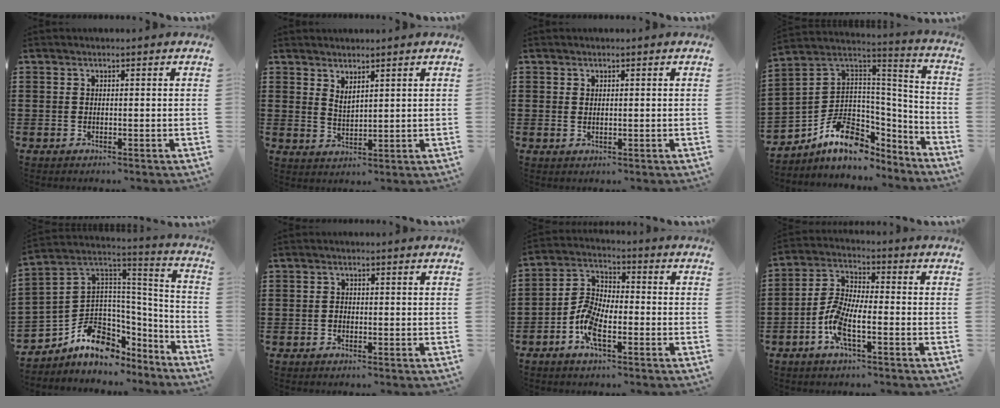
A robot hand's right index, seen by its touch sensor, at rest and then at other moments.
{"total": 2.0, "force": [1.9, 0.5, 0.5], "torque": [-0.013, 0.004, 0.036]}
{"total": 0.6, "force": [0.3, 0.3, 0.4], "torque": [-0.007, 0.004, 0.005]}
{"total": 10.8, "force": [-4.5, 8.1, 5.5], "torque": [-0.116, -0.001, -0.075]}
{"total": 10.0, "force": [-4.9, 7.6, 4.2], "torque": [-0.101, -0.008, -0.087]}
{"total": 0.8, "force": [-0.4, 0.6, 0.4], "torque": [-0.010, 0.000, -0.008]}
{"total": 6.9, "force": [-3.0, 3.1, 5.4], "torque": [-0.133, 0.000, -0.064]}
{"total": 6.7, "force": [-2.8, 2.2, 5.6], "torque": [-0.144, -0.010, -0.061]}